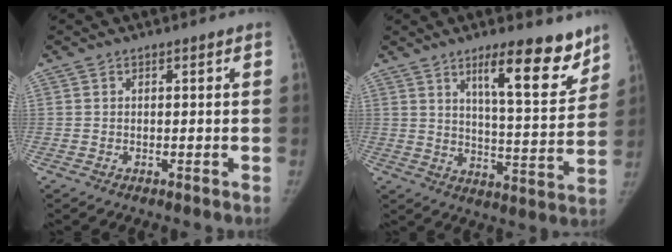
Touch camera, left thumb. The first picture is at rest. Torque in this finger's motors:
{"motor_torque": [0.57, -0.15, 1.22, -1.05, 0.30]}